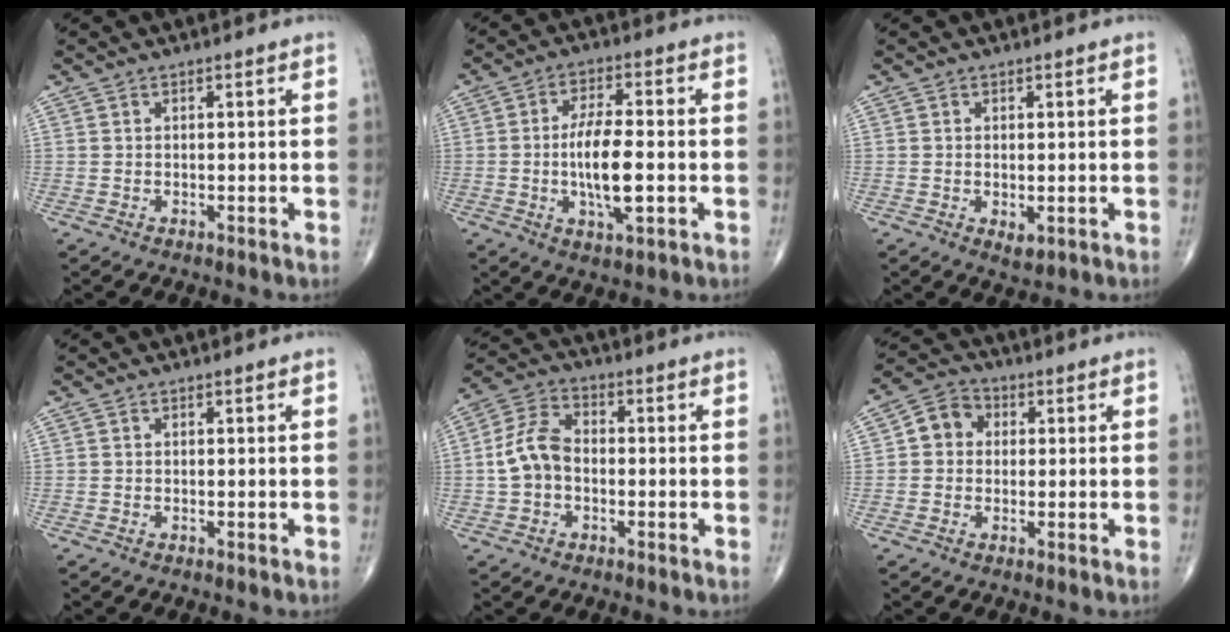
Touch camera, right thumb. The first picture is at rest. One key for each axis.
{"total": 11.2, "fx": -1.8, "fy": 3.8, "fz": 10.4, "tx": -0.198, "ty": 0.014, "tz": -0.037}
{"total": 2.1, "fx": -0.4, "fy": 1.1, "fz": 1.8, "tx": -0.028, "ty": -0.006, "tz": -0.002}
{"total": 0.0}
{"total": 8.1, "fx": -1.0, "fy": 5.7, "fz": 5.7, "tx": -0.108, "ty": 0.029, "tz": -0.030}
{"total": 5.8, "fx": 0.5, "fy": 5.0, "fz": 2.8, "tx": -0.029, "ty": 0.015, "tz": -0.004}